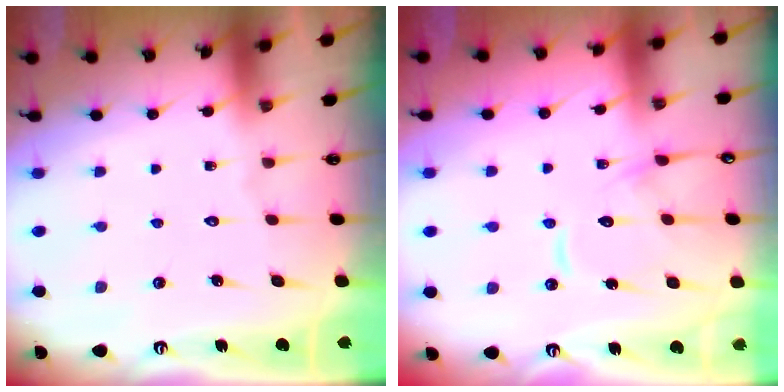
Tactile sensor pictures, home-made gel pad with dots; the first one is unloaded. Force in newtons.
{"total": 11.4, "press": 11.4, "slide": 0.6}